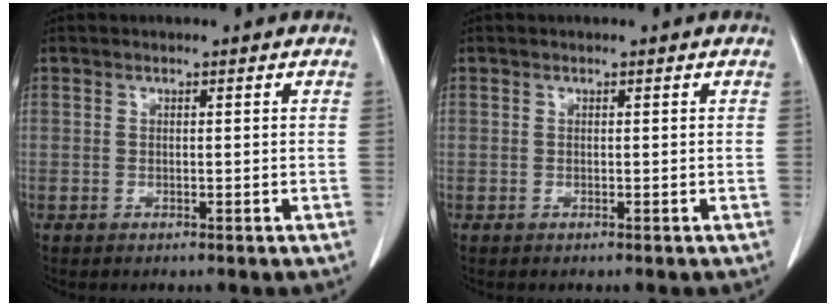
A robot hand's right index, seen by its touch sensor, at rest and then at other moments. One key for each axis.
{"total": 0.0}